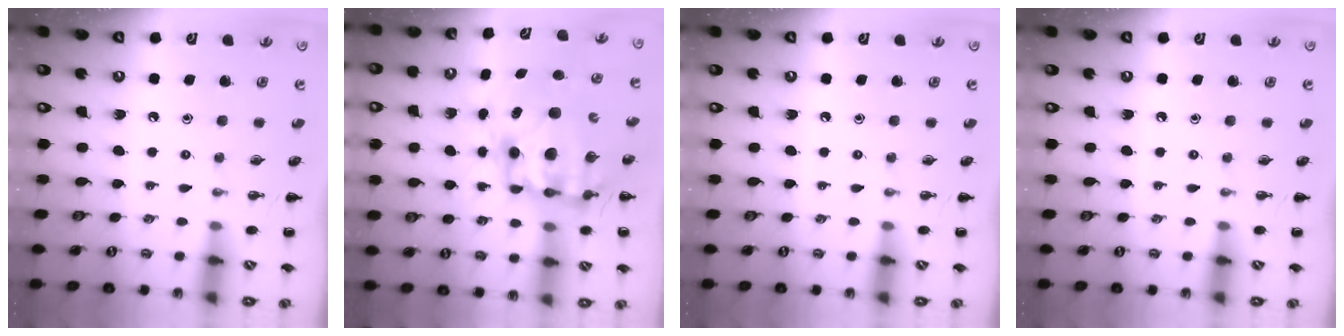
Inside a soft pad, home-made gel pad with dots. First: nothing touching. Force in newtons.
{"total": 12.5, "press": 12.0, "slide": 3.2}
{"total": 0.0}
{"total": 0.0}